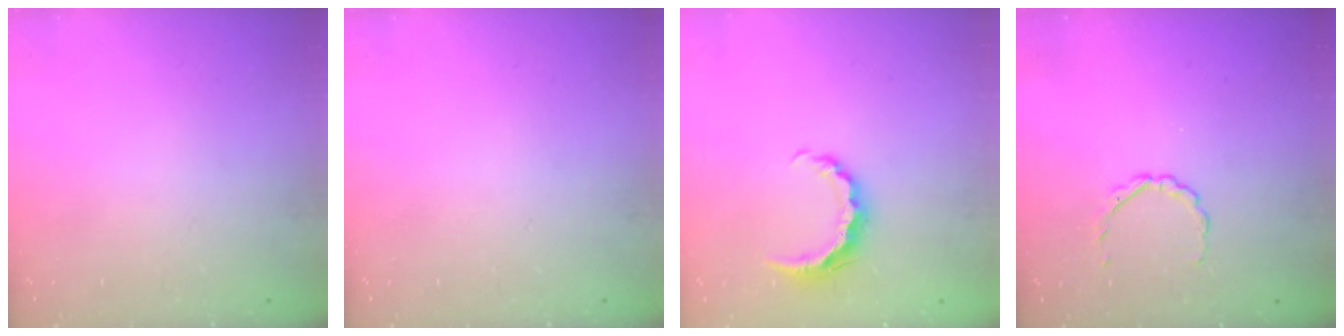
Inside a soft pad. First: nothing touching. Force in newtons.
{"total": 0.0}
{"total": 7.1, "press": 7.0, "slide": 0.7}
{"total": 2.0, "press": 1.8, "slide": 0.7}